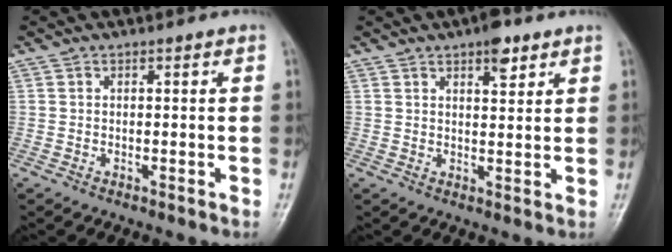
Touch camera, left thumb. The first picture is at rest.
{"total": 4.7, "force": [3.0, 1.9, 3.2], "torque": [-0.032, -0.015, 0.041]}